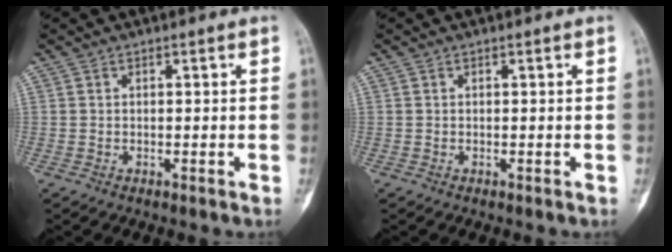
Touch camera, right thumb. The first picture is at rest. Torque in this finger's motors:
{"motor_torque": [0.34, 0.34, 0.00, 0.00, 0.00]}